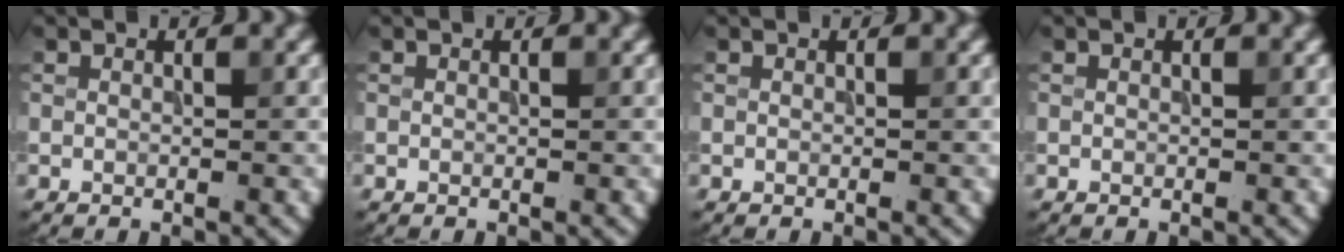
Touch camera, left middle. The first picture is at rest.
{"total": 0.0}
{"total": 0.0}
{"total": 0.0}